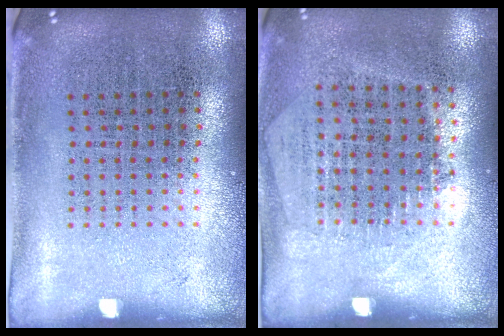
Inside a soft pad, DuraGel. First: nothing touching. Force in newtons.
{"total": 1.2, "press": 1.1, "slide": 0.5}